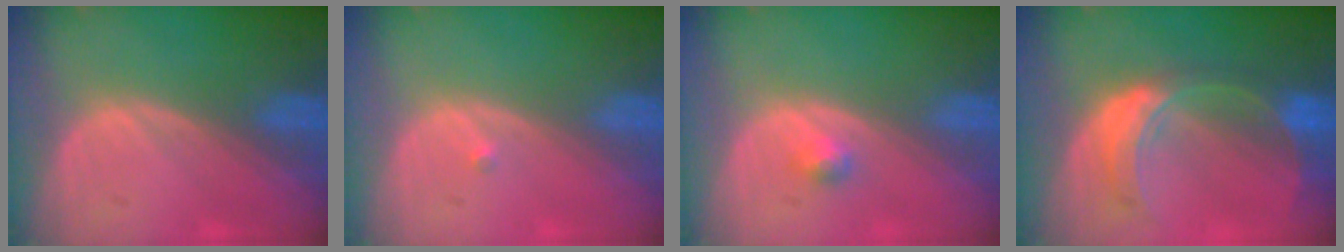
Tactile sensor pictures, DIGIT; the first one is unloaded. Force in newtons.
{"total": 0.6, "press": 0.5, "slide": 0.4}
{"total": 1.7, "press": 1.4, "slide": 0.8}
{"total": 7.6, "press": 6.7, "slide": 3.6}